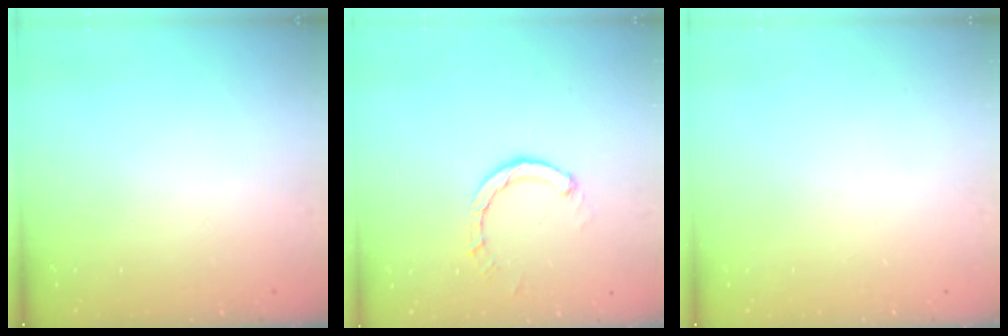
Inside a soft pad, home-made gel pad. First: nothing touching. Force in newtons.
{"total": 3.0, "press": 3.0, "slide": 0.3}
{"total": 0.0}